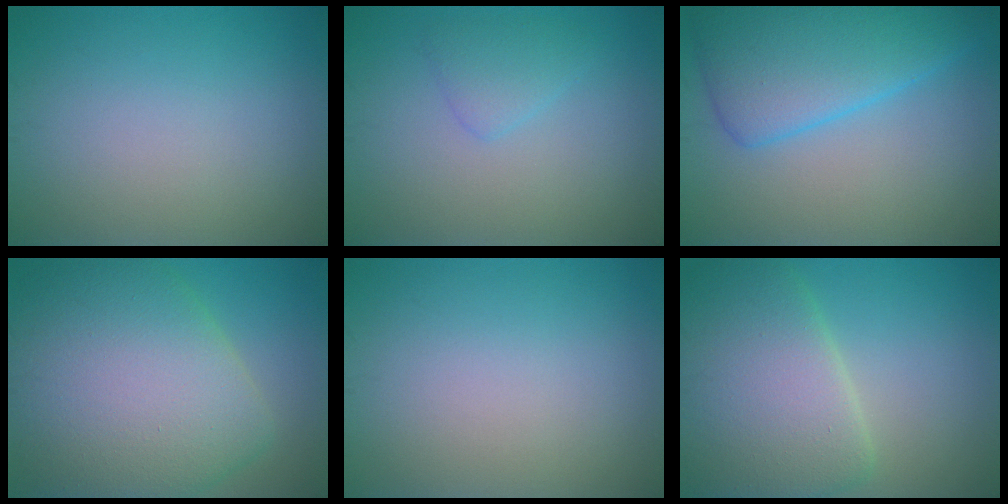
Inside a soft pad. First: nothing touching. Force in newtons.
{"total": 1.8, "press": 1.8, "slide": 0.2}
{"total": 7.5, "press": 7.5, "slide": 0.3}
{"total": 12.2, "press": 12.2, "slide": 0.7}
{"total": 0.0}
{"total": 8.9, "press": 8.9, "slide": 0.2}